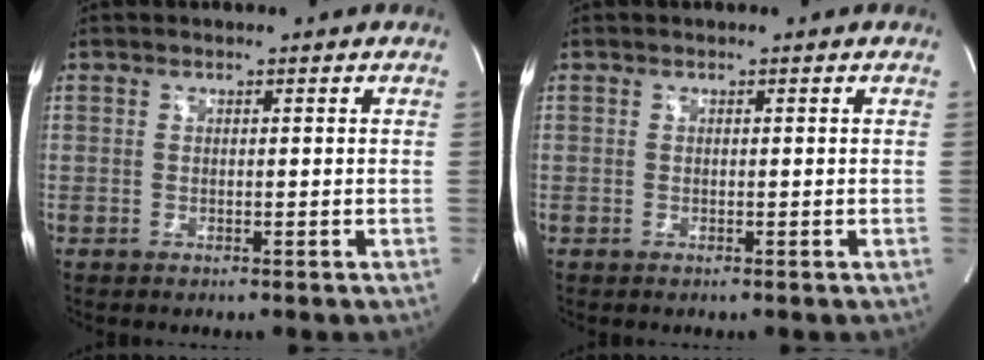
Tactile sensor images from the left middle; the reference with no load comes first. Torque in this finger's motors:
{"motor_torque": [0.45, -0.43, 0.10, 0.02]}